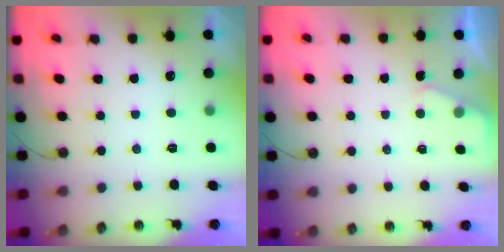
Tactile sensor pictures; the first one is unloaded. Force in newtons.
{"total": 3.0, "press": 2.9, "slide": 0.5}